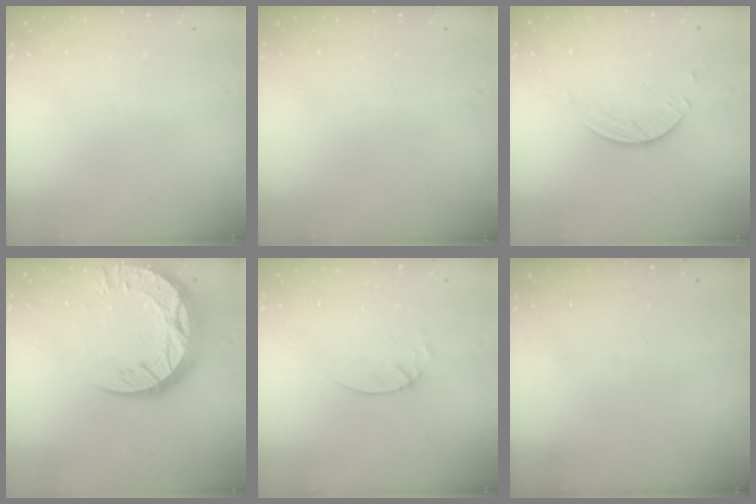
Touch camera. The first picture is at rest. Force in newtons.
{"total": 0.0}
{"total": 2.5, "press": 2.4, "slide": 0.2}
{"total": 18.2, "press": 18.2, "slide": 1.4}
{"total": 2.1, "press": 2.1, "slide": 0.2}
{"total": 0.0}